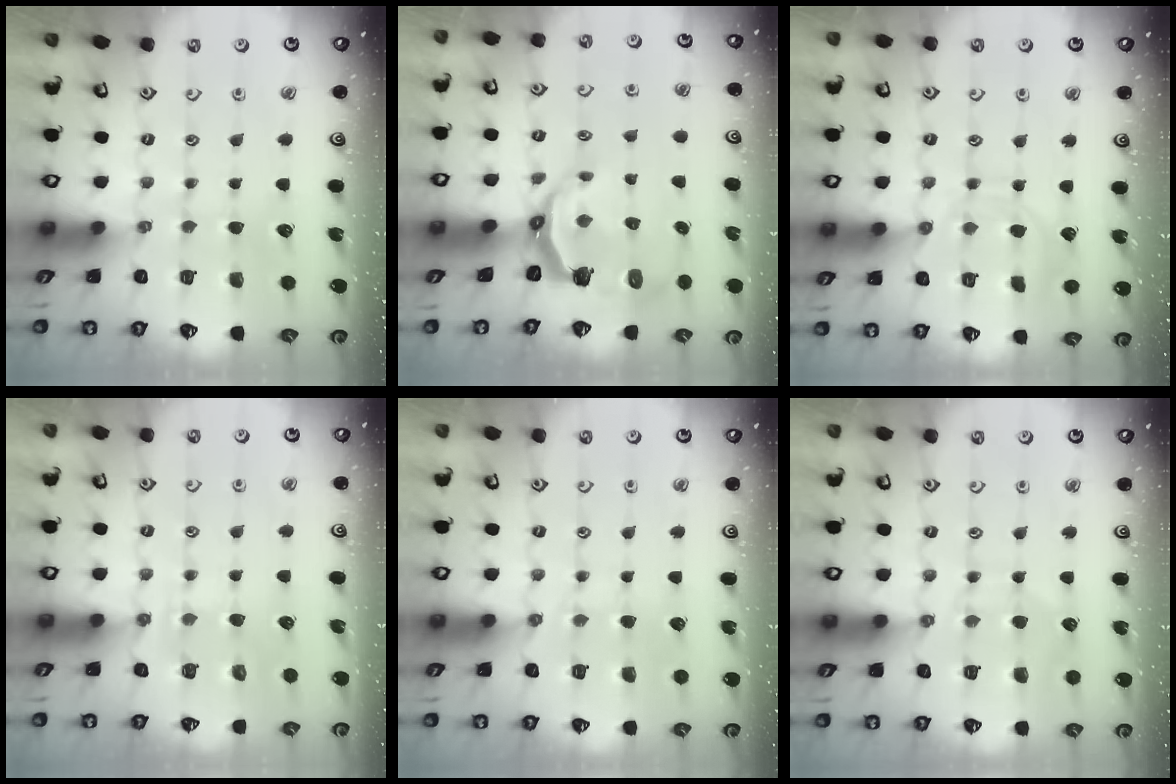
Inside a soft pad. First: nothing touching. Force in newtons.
{"total": 6.8, "press": 5.1, "slide": 4.5}
{"total": 8.0, "press": 8.0, "slide": 0.6}
{"total": 6.3, "press": 6.3, "slide": 0.8}
{"total": 6.2, "press": 6.2, "slide": 0.5}
{"total": 6.0, "press": 6.0, "slide": 0.6}